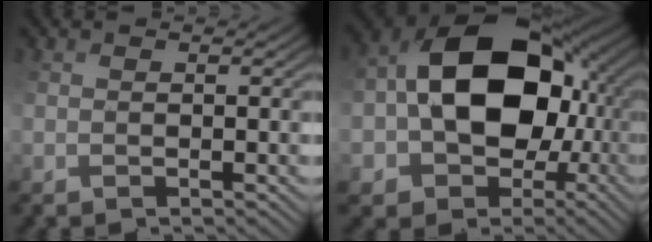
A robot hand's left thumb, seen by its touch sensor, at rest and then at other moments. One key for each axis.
{"total": 15.9, "fx": 0.7, "fy": 11.7, "fz": 10.8, "tx": -0.188, "ty": 0.013, "tz": 0.010}